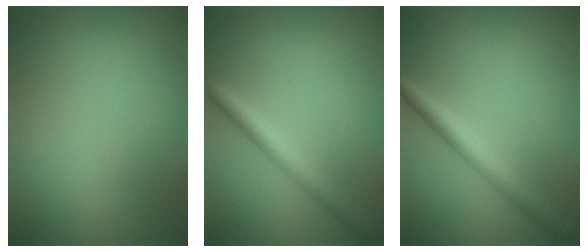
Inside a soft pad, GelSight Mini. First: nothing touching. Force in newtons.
{"total": 3.1, "press": 3.1, "slide": 0.1}
{"total": 3.4, "press": 3.4, "slide": 0.1}